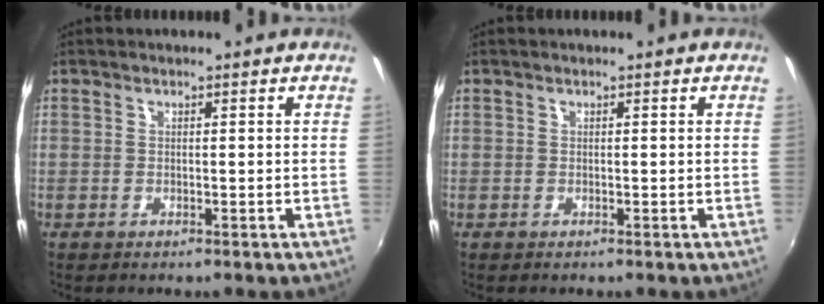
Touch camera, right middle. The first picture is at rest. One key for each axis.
{"total": 0.0}